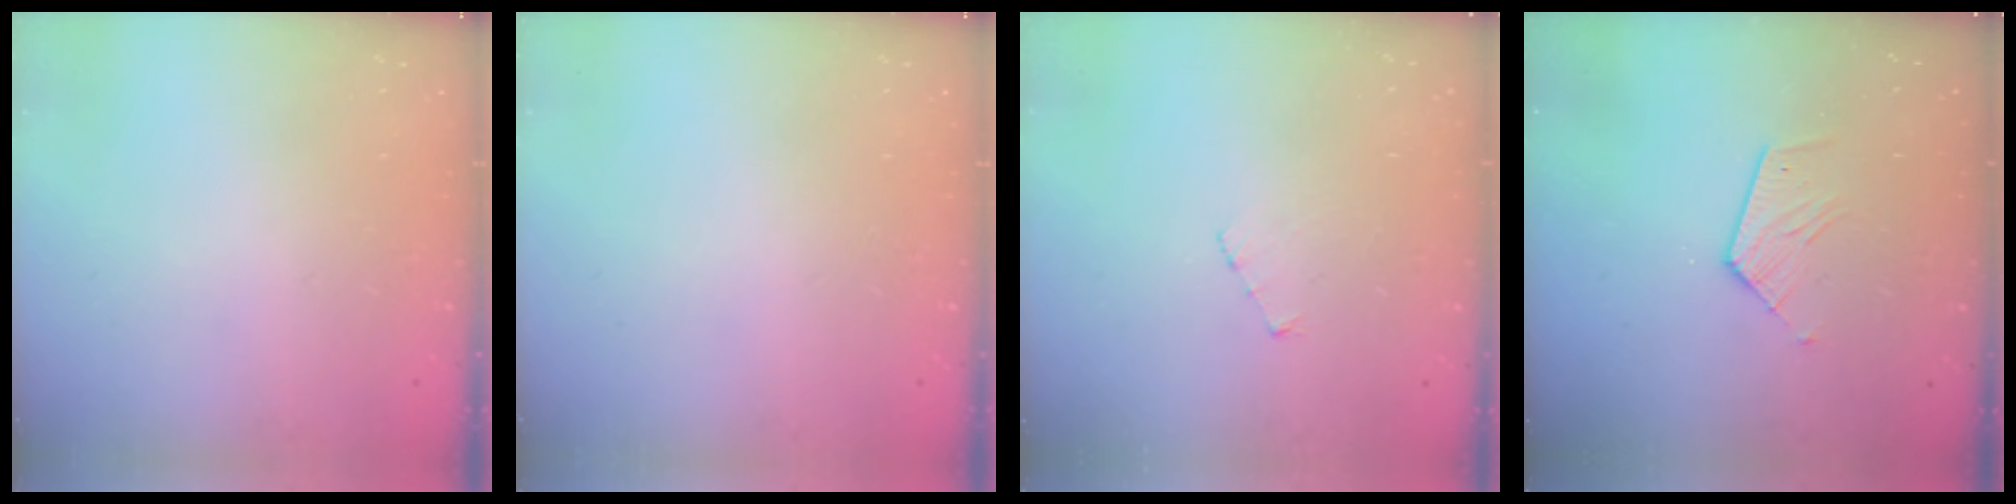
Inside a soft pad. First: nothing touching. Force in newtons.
{"total": 0.0}
{"total": 2.6, "press": 2.6, "slide": 0.3}
{"total": 7.2, "press": 7.2, "slide": 0.3}